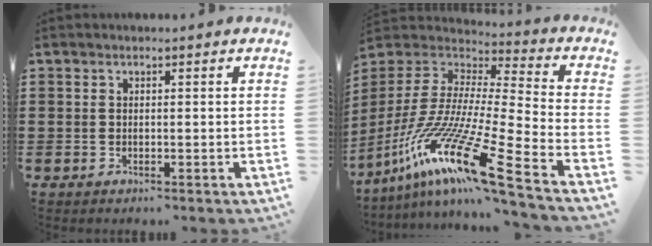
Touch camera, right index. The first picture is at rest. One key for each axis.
{"total": 18.5, "fx": -11.7, "fy": 2.5, "fz": 14.2, "tx": -0.304, "ty": 0.007, "tz": -0.218}